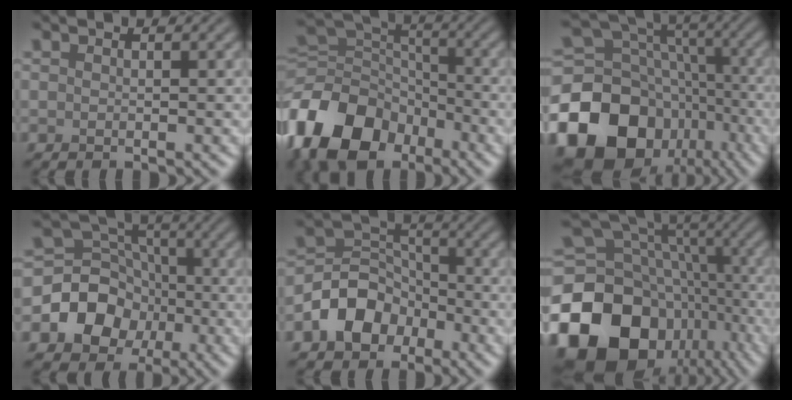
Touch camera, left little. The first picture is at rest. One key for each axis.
{"total": 12.4, "fx": -6.7, "fy": 8.1, "fz": 6.5, "tx": -0.157, "ty": -0.015, "tz": -0.132}
{"total": 18.9, "fx": -8.5, "fy": 14.4, "fz": 8.8, "tx": -0.191, "ty": -0.019, "tz": -0.138}
{"total": 8.2, "fx": -2.5, "fy": 7.1, "fz": 3.3, "tx": -0.041, "ty": 0.011, "tz": -0.077}
{"total": 5.9, "fx": -3.0, "fy": 4.4, "fz": 2.6, "tx": -0.035, "ty": 0.006, "tz": -0.063}
{"total": 20.0, "fx": -7.7, "fy": 15.4, "fz": 10.3, "tx": -0.216, "ty": -0.013, "tz": -0.113}